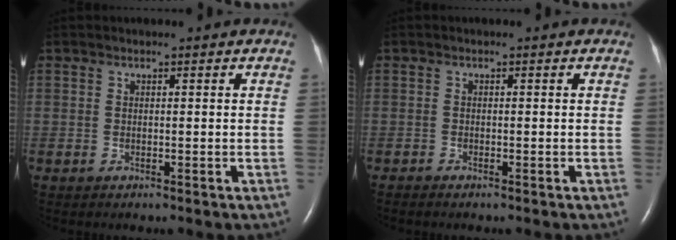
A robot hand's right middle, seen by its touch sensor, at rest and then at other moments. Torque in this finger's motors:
{"motor_torque": [0.03, -0.16, -0.01, -0.01]}